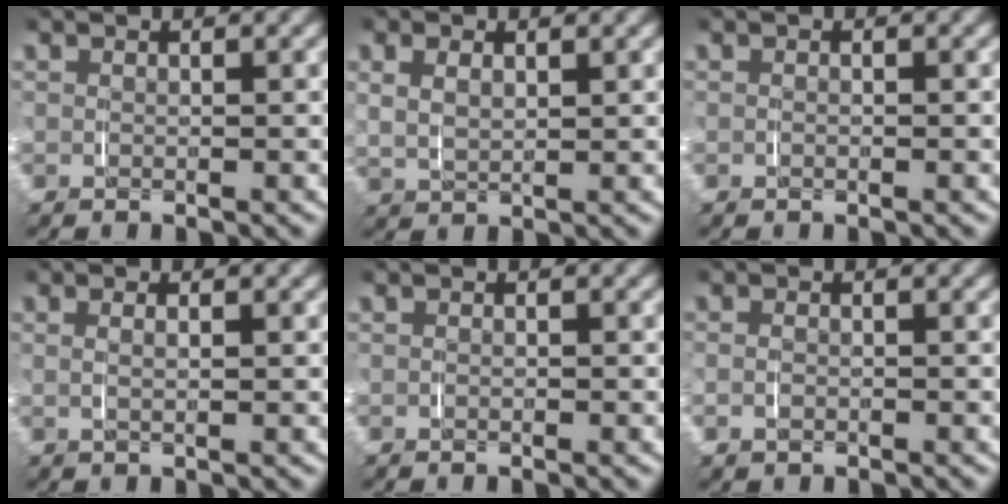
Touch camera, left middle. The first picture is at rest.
{"total": 3.0, "force": [1.2, 2.0, 1.8], "torque": [-0.050, -0.003, 0.028]}
{"total": 0.0}
{"total": 1.2, "force": [0.4, 0.2, 1.2], "torque": [-0.023, -0.001, 0.009]}
{"total": 0.0}
{"total": 1.3, "force": [-0.3, 1.0, 0.8], "torque": [-0.023, -0.002, -0.004]}